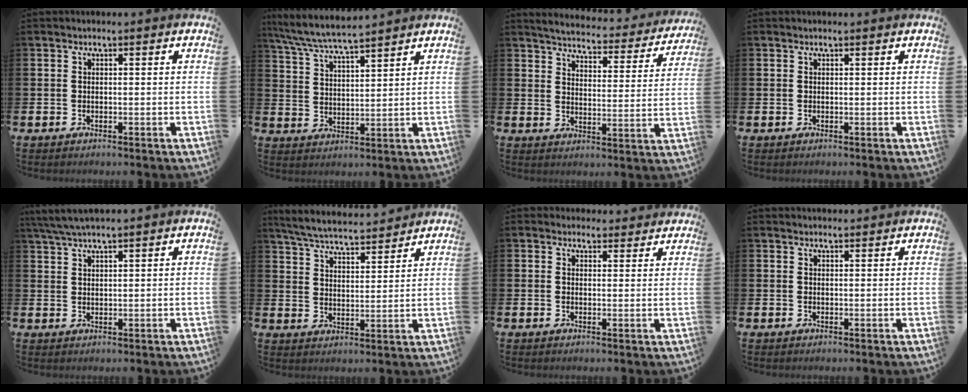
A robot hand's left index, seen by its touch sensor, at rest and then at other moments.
{"total": 6.5, "force": [6.2, 0.3, 2.0], "torque": [-0.061, -0.032, 0.111]}
{"total": 4.0, "force": [3.8, 0.4, 1.0], "torque": [-0.038, -0.038, 0.057]}
{"total": 0.0}
{"total": 4.0, "force": [3.5, 0.4, 1.8], "torque": [-0.048, -0.004, 0.066]}
{"total": 5.6, "force": [5.5, 0.6, 1.2], "torque": [-0.050, -0.034, 0.096]}
{"total": 2.2, "force": [2.1, 0.8, -0.2], "torque": [0.007, -0.010, 0.037]}
{"total": 1.2, "force": [1.2, 0.2, 0.1], "torque": [0.009, -0.002, 0.019]}